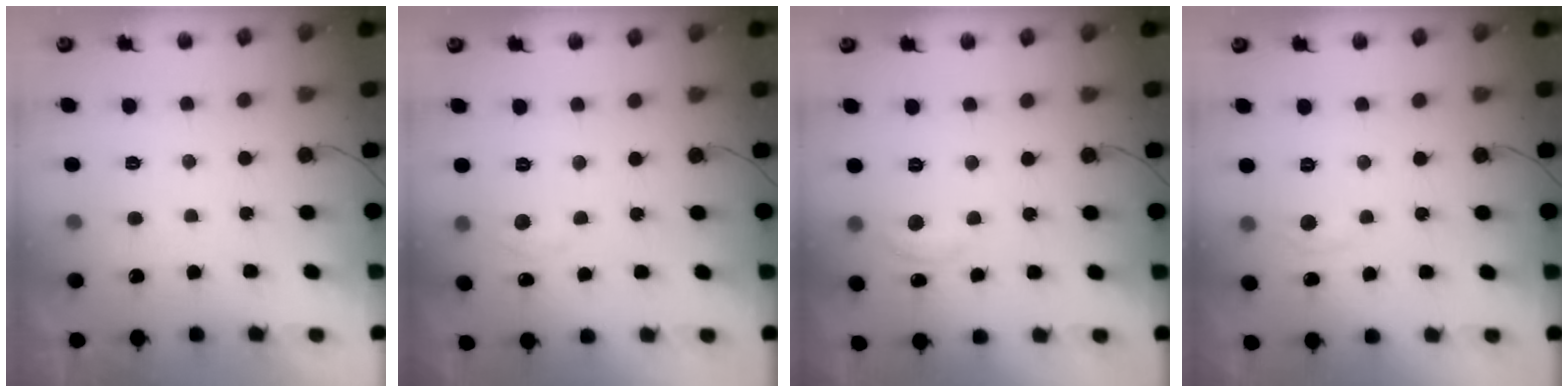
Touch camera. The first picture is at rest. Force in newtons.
{"total": 5.0, "press": 4.9, "slide": 0.6}
{"total": 5.4, "press": 5.4, "slide": 0.5}
{"total": 4.0, "press": 3.9, "slide": 0.6}